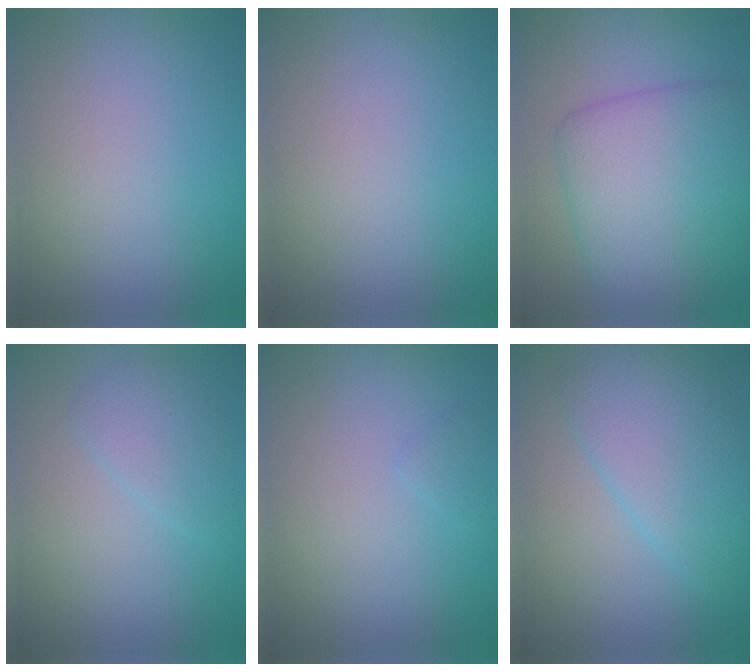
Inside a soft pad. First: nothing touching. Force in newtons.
{"total": 0.0}
{"total": 8.2, "press": 8.2, "slide": 0.1}
{"total": 2.3, "press": 2.3, "slide": 0.2}
{"total": 0.7, "press": 0.7, "slide": 0.0}
{"total": 5.4, "press": 5.4, "slide": 0.3}